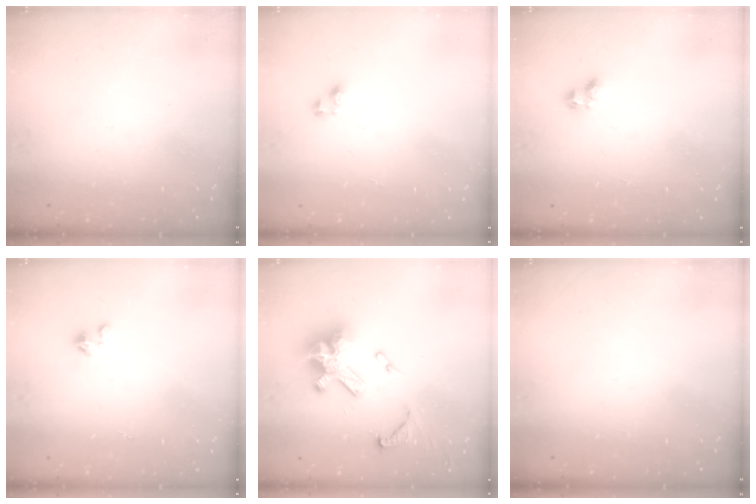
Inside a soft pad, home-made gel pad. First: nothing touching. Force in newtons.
{"total": 3.8, "press": 3.7, "slide": 0.4}
{"total": 4.0, "press": 3.8, "slide": 1.3}
{"total": 2.1, "press": 2.1, "slide": 0.3}
{"total": 15.4, "press": 15.3, "slide": 1.8}
{"total": 0.0}